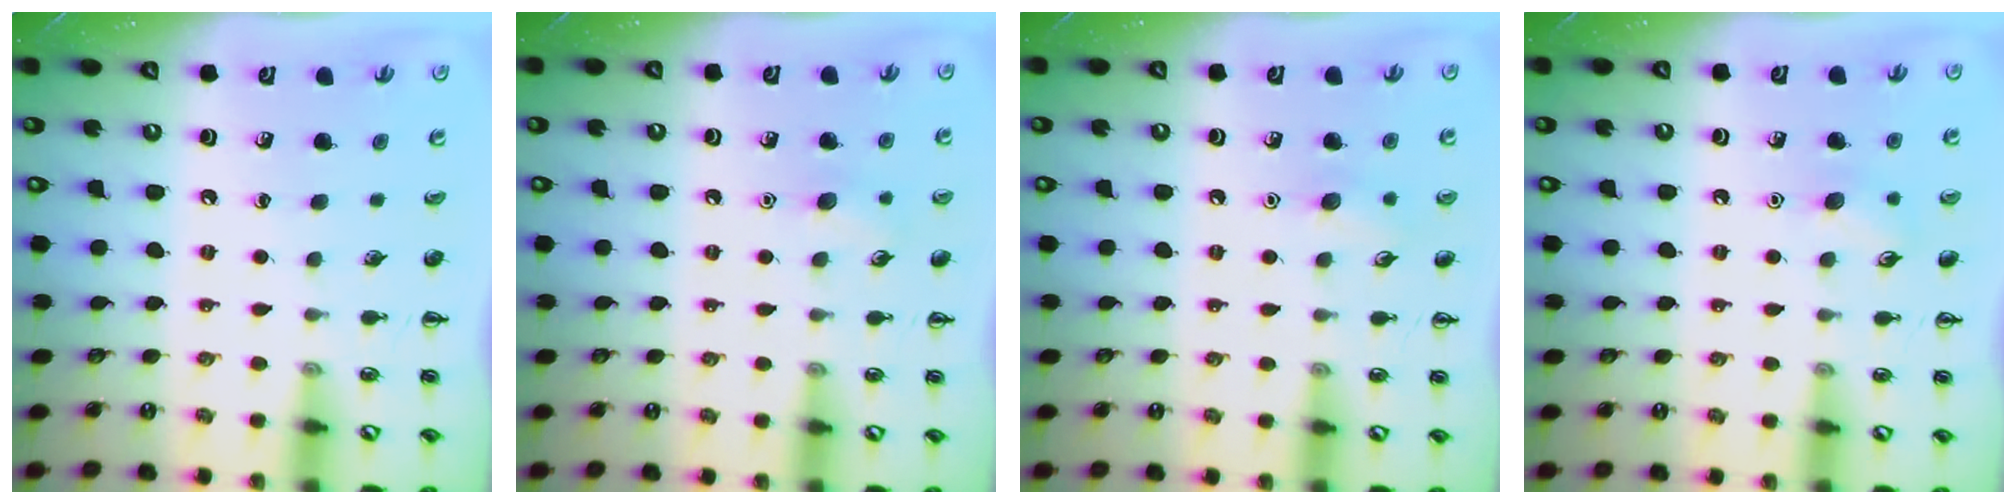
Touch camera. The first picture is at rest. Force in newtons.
{"total": 6.0, "press": 5.8, "slide": 1.5}
{"total": 6.2, "press": 6.0, "slide": 1.7}
{"total": 6.9, "press": 6.7, "slide": 1.9}